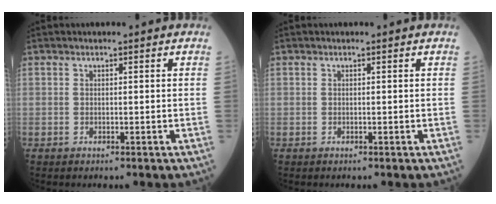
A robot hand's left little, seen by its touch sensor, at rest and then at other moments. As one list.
[{"total": 0.0}]